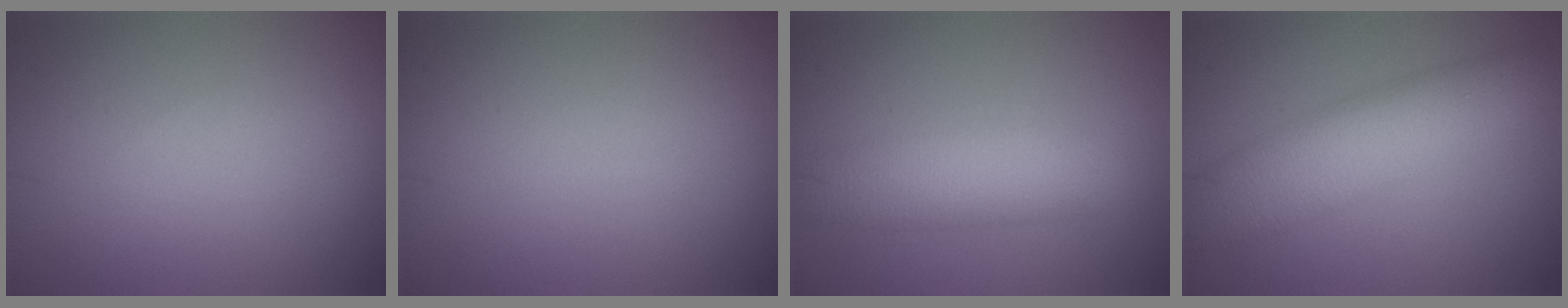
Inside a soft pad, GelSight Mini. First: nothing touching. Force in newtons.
{"total": 0.0}
{"total": 5.2, "press": 5.2, "slide": 0.2}
{"total": 6.2, "press": 6.2, "slide": 0.1}